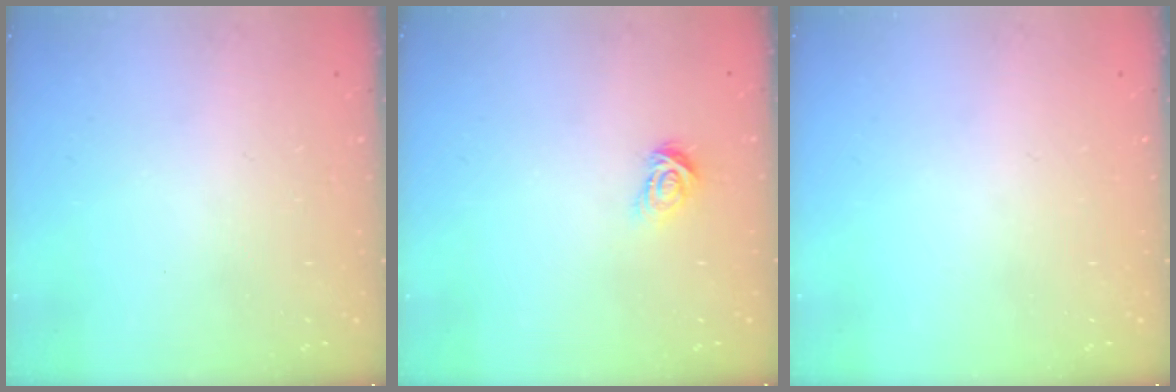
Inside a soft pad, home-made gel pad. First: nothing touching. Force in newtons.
{"total": 3.6, "press": 3.6, "slide": 0.4}
{"total": 0.0}